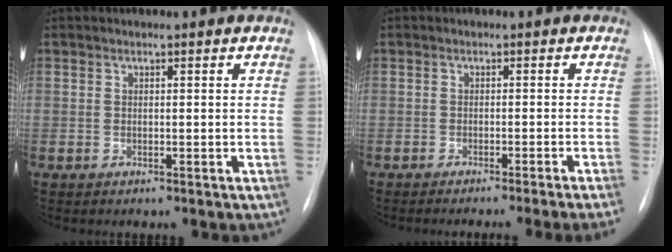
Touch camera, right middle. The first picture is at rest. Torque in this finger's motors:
{"motor_torque": [0.21, -0.21, 0.11, 0.03]}